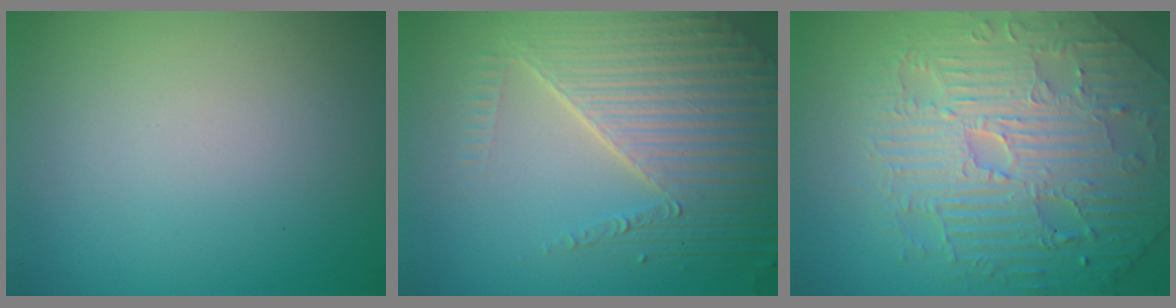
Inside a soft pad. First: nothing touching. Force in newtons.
{"total": 7.8, "press": 5.4, "slide": 5.6}
{"total": 6.9, "press": 5.9, "slide": 3.5}